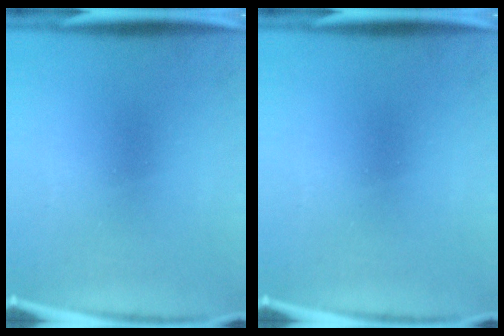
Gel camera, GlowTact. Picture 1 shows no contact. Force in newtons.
{"total": 0.0}